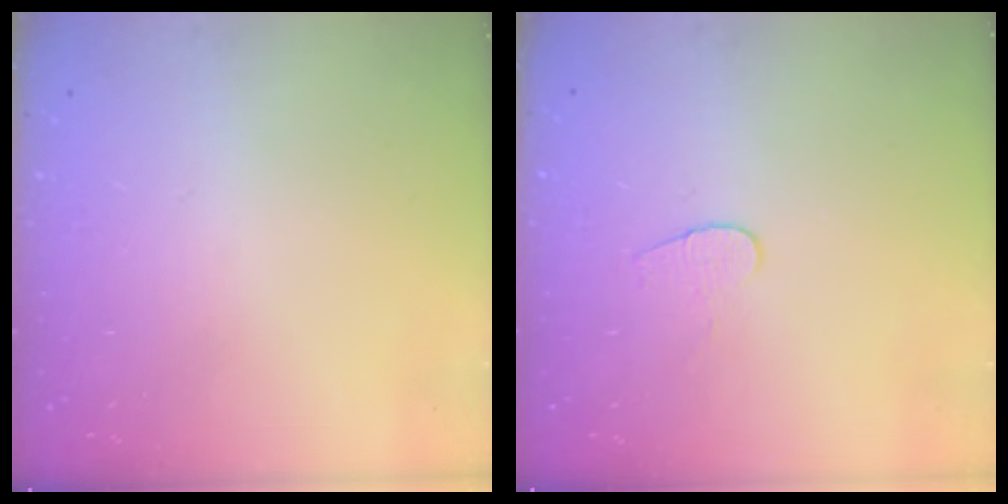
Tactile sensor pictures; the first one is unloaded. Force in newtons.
{"total": 4.7, "press": 4.6, "slide": 0.4}